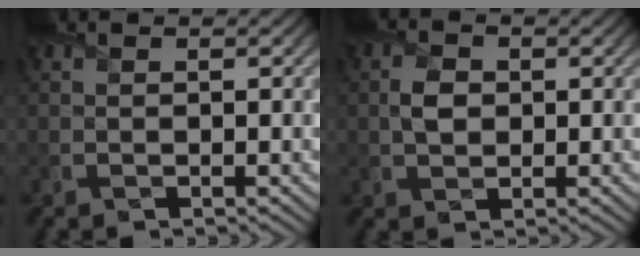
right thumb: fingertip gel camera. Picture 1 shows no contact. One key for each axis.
{"total": 2.8, "fx": 0.3, "fy": 2.1, "fz": 1.8, "tx": -0.044, "ty": 0.001, "tz": 0.002}